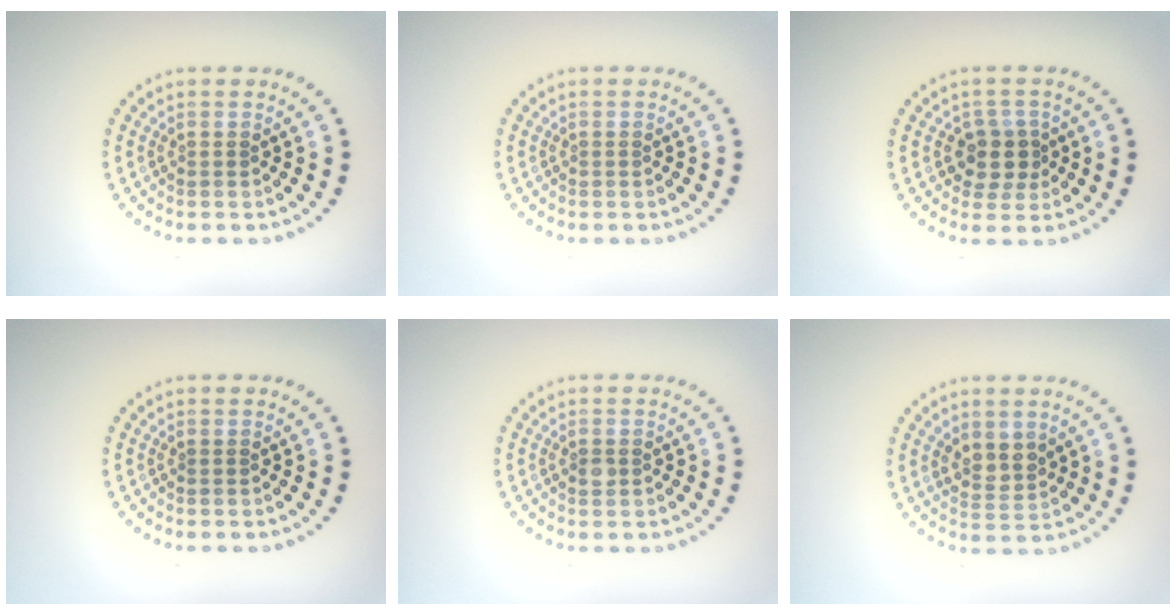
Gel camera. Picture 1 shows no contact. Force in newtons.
{"total": 0.0}
{"total": 2.6, "press": 2.3, "slide": 1.2}
{"total": 0.0}
{"total": 0.9, "press": 0.9, "slide": 0.2}
{"total": 2.1, "press": 1.8, "slide": 1.0}